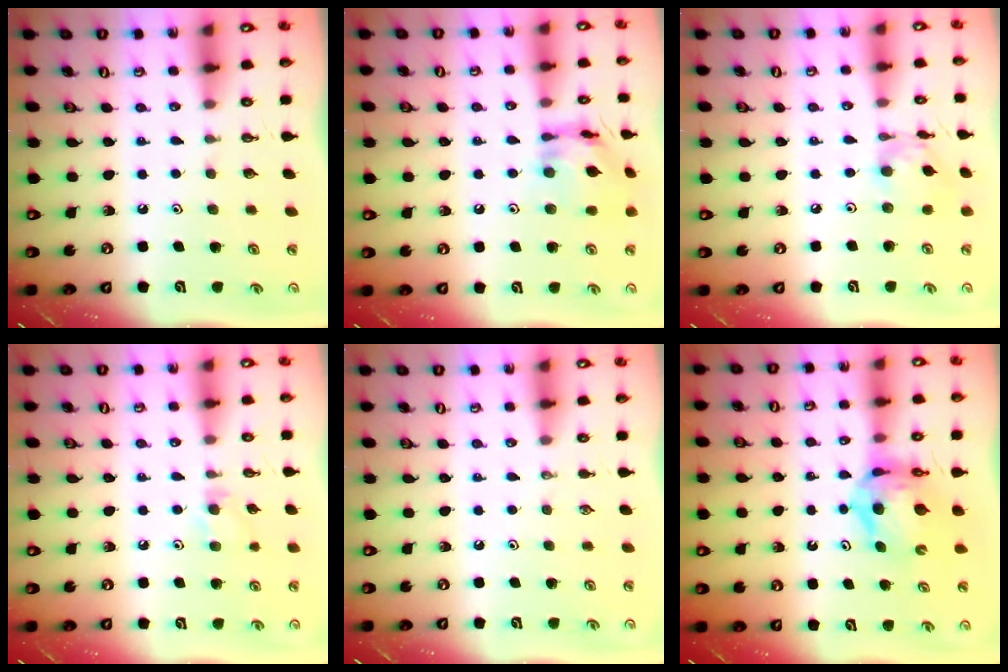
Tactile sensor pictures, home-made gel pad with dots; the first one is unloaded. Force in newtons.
{"total": 14.0, "press": 13.9, "slide": 1.3}
{"total": 9.2, "press": 9.2, "slide": 0.6}
{"total": 5.6, "press": 5.5, "slide": 1.0}
{"total": 0.0}
{"total": 9.7, "press": 9.6, "slide": 1.2}